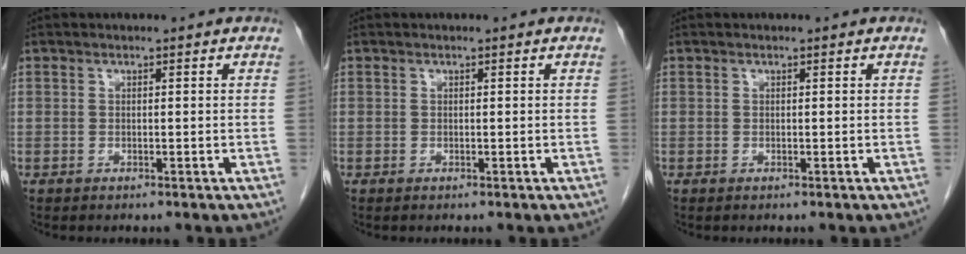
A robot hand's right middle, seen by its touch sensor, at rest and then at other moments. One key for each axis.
{"total": 0.0}
{"total": 0.0}